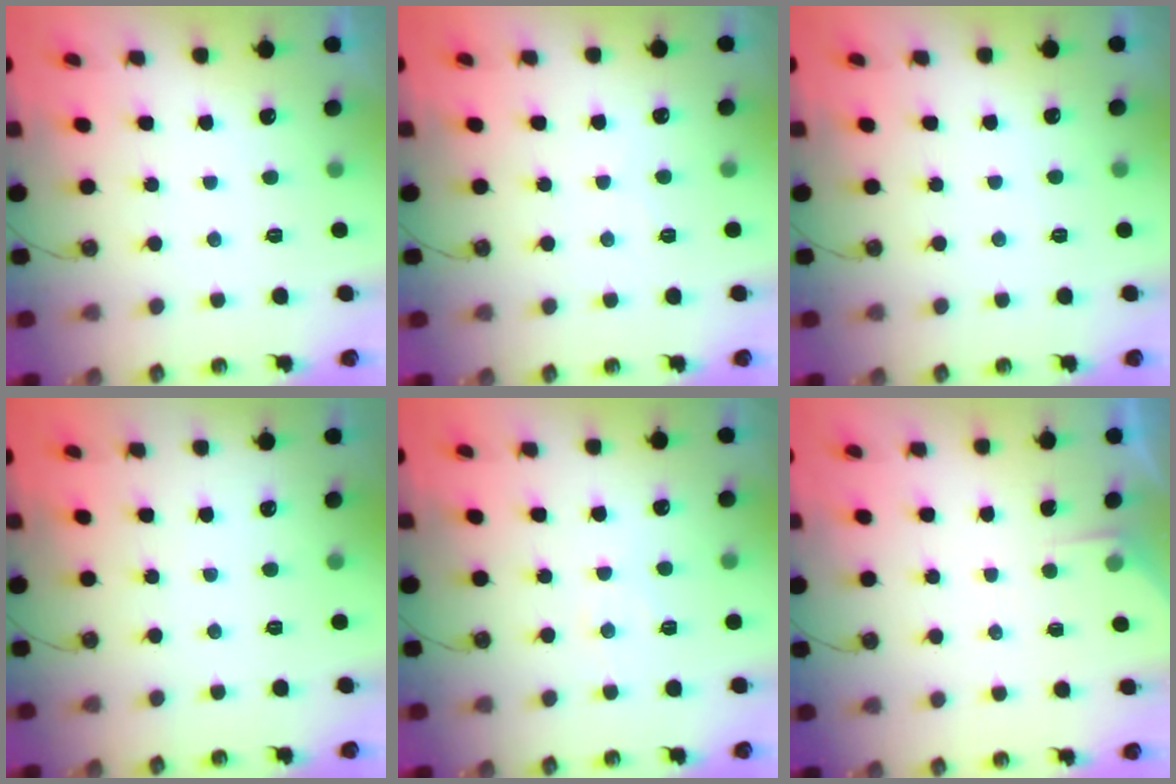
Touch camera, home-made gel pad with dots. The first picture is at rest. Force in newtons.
{"total": 3.8, "press": 3.7, "slide": 0.5}
{"total": 2.9, "press": 2.9, "slide": 0.5}
{"total": 0.0}
{"total": 5.9, "press": 5.9, "slide": 0.8}
{"total": 2.0, "press": 2.0, "slide": 0.3}